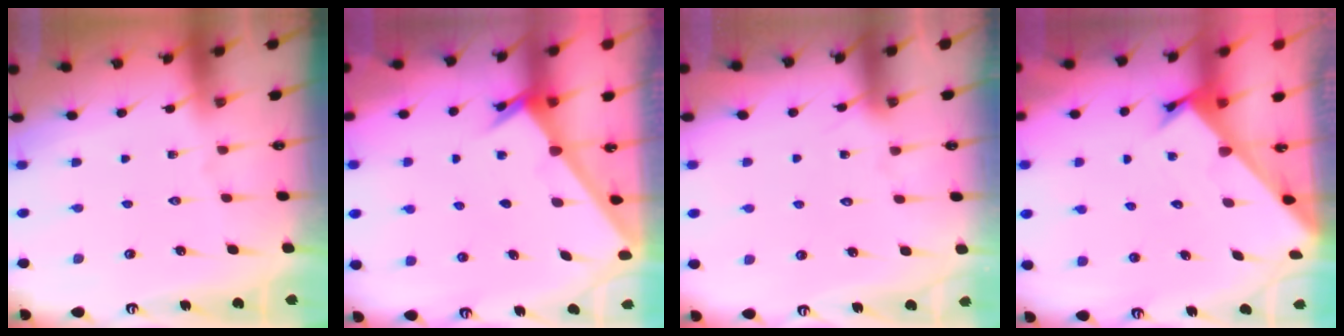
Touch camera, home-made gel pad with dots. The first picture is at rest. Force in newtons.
{"total": 2.3, "press": 2.3, "slide": 0.2}
{"total": 4.3, "press": 4.3, "slide": 0.3}
{"total": 2.4, "press": 2.4, "slide": 0.2}